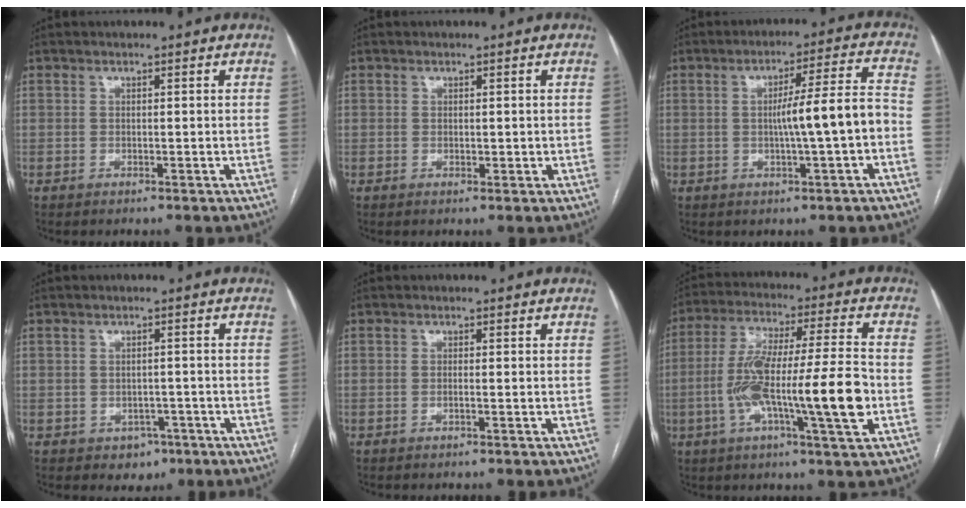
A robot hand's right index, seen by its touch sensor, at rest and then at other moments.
{"total": 1.1, "force": [0.1, 0.8, 0.8], "torque": [-0.011, -0.002, 0.003]}
{"total": 8.7, "force": [-1.4, -0.3, 8.6], "torque": [-0.132, 0.014, -0.020]}
{"total": 3.4, "force": [-1.6, 2.8, 1.1], "torque": [-0.006, 0.009, -0.011]}
{"total": 0.5, "force": [-0.2, 0.0, 0.5], "torque": [-0.010, 0.000, -0.003]}
{"total": 16.8, "force": [-3.6, 1.0, 16.3], "torque": [-0.295, 0.007, -0.064]}